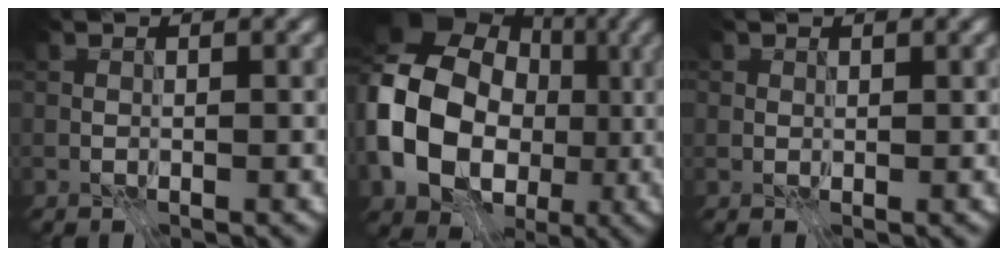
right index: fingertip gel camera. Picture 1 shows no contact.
{"total": 14.7, "force": [-1.4, 11.6, 9.0], "torque": [-0.190, -0.002, -0.023]}
{"total": 1.4, "force": [0.9, 1.0, 0.2], "torque": [-0.002, 0.000, 0.019]}